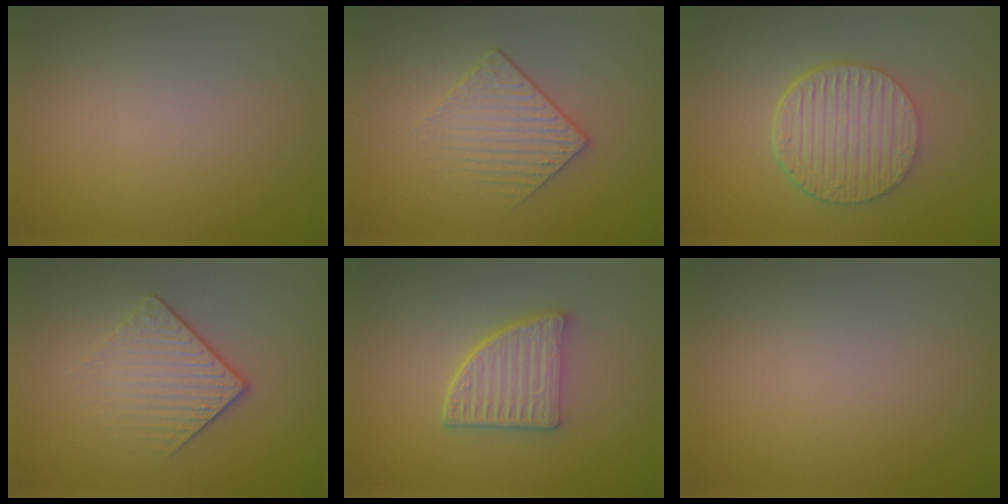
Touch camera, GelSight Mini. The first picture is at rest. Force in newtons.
{"total": 2.1, "press": 1.8, "slide": 1.1}
{"total": 6.7, "press": 4.6, "slide": 4.8}
{"total": 4.2, "press": 2.6, "slide": 3.3}
{"total": 4.9, "press": 3.8, "slide": 3.1}
{"total": 0.0}